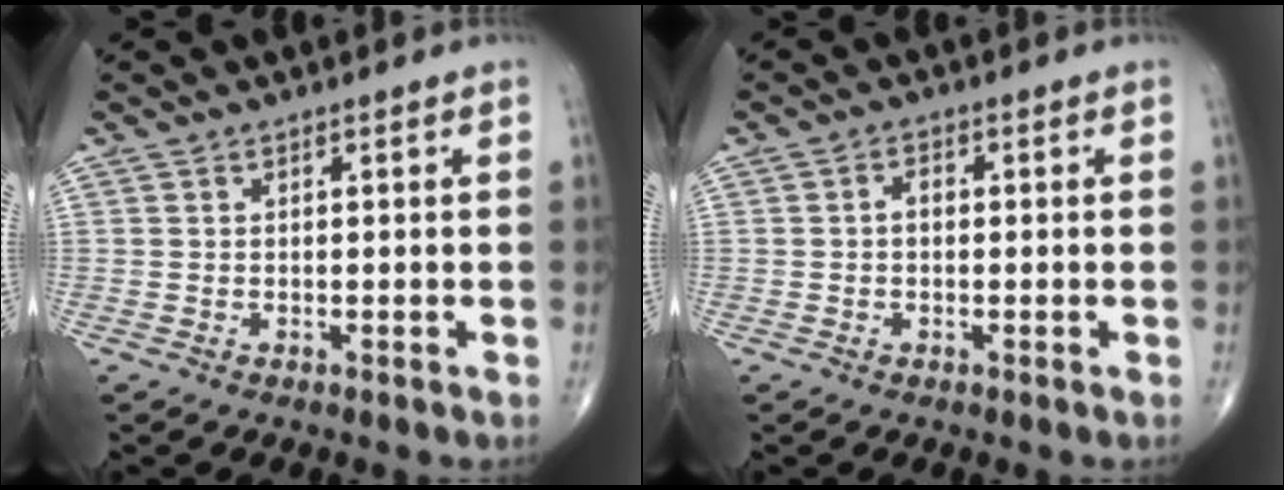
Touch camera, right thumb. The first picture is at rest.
{"total": 1.7, "force": [-0.1, 1.2, 1.3], "torque": [-0.014, 0.009, -0.007]}